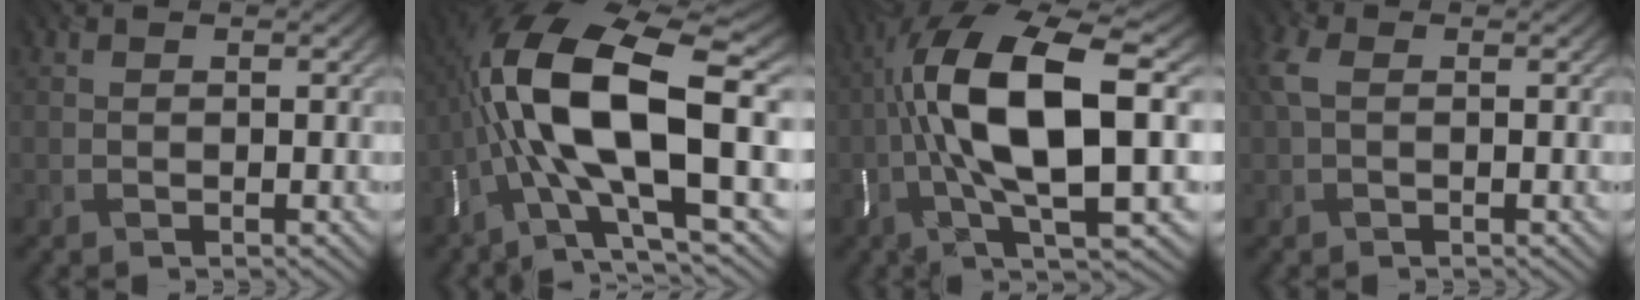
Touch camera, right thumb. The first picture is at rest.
{"total": 17.8, "force": [-0.6, 6.8, 16.5], "torque": [-0.329, 0.032, -0.024]}
{"total": 16.1, "force": [0.0, 5.4, 15.1], "torque": [-0.298, 0.020, -0.004]}
{"total": 2.2, "force": [0.3, 1.2, 1.8], "torque": [-0.052, 0.004, 0.004]}